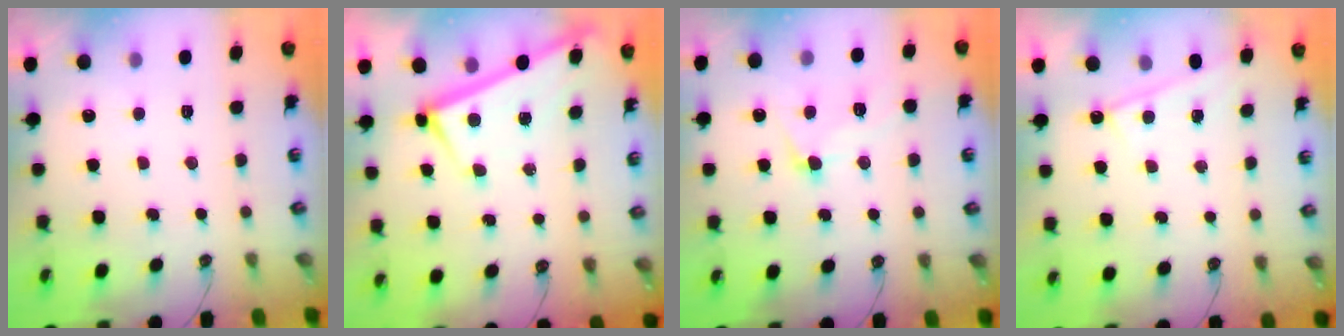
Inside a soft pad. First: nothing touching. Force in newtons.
{"total": 2.9, "press": 2.9, "slide": 0.1}
{"total": 5.8, "press": 5.7, "slide": 0.6}
{"total": 0.6, "press": 0.5, "slide": 0.1}